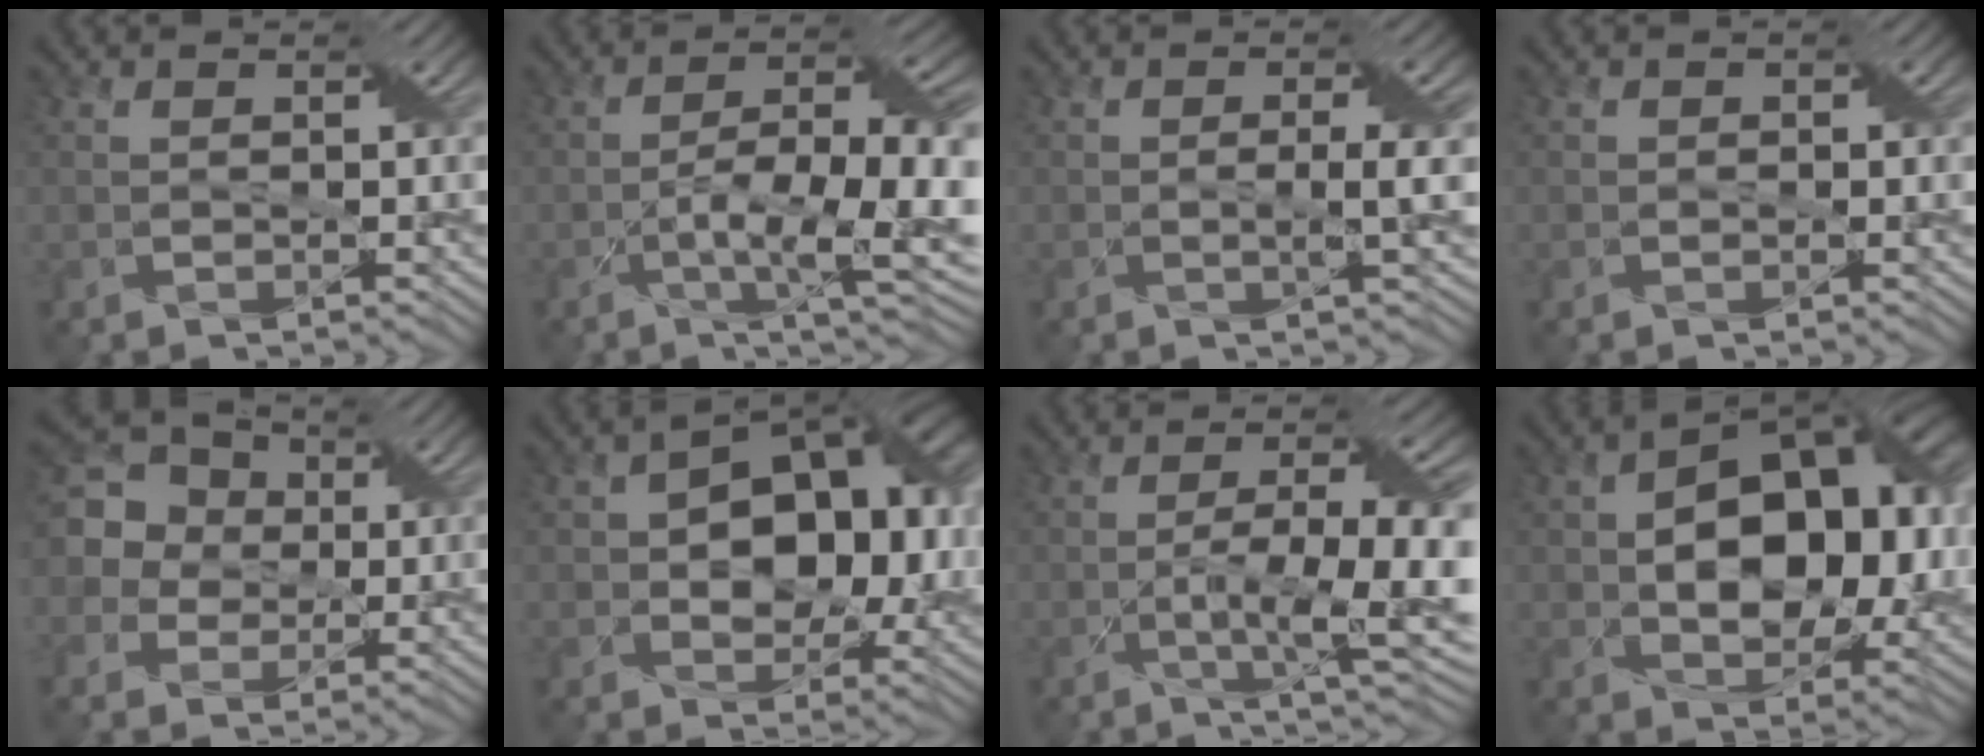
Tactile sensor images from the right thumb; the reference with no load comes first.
{"total": 13.0, "force": [-4.3, 3.8, 11.7], "torque": [-0.187, -0.003, -0.060]}
{"total": 3.3, "force": [-0.3, 0.6, 3.3], "torque": [-0.059, 0.003, -0.005]}
{"total": 1.1, "force": [-0.1, 0.7, 0.8], "torque": [-0.008, -0.002, -0.002]}
{"total": 11.2, "force": [1.3, 10.2, 4.5], "torque": [-0.156, 0.037, -0.005]}
{"total": 13.6, "force": [1.3, 8.9, 10.1], "torque": [-0.126, 0.012, 0.023]}
{"total": 11.6, "force": [-3.3, 3.0, 10.7], "torque": [-0.172, -0.002, -0.044]}
{"total": 15.0, "force": [0.9, 9.4, 11.6], "torque": [-0.153, 0.010, 0.020]}